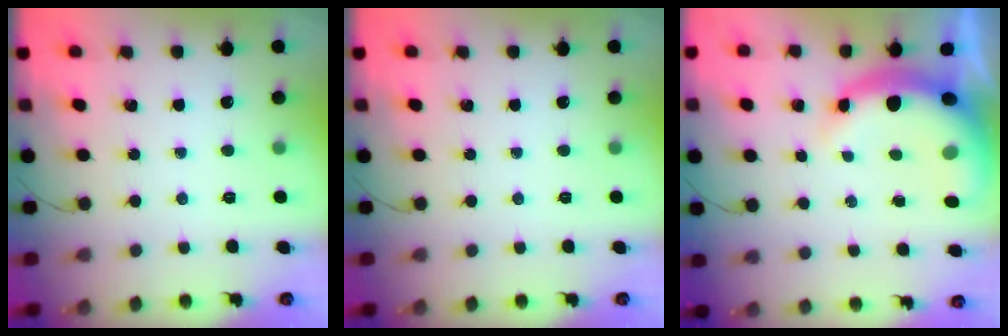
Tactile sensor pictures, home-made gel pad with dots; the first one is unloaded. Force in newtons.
{"total": 0.0}
{"total": 11.5, "press": 11.1, "slide": 2.7}